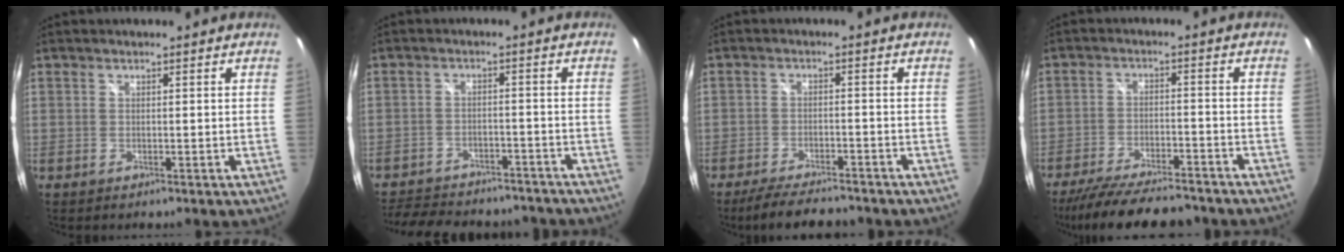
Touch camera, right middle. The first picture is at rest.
{"total": 18.0, "force": [-15.2, 6.6, 6.9], "torque": [-0.156, 0.000, -0.203]}
{"total": 9.4, "force": [-8.2, 2.2, 4.2], "torque": [-0.098, -0.015, -0.129]}
{"total": 17.3, "force": [-14.8, 4.2, 8.0], "torque": [-0.162, -0.026, -0.226]}